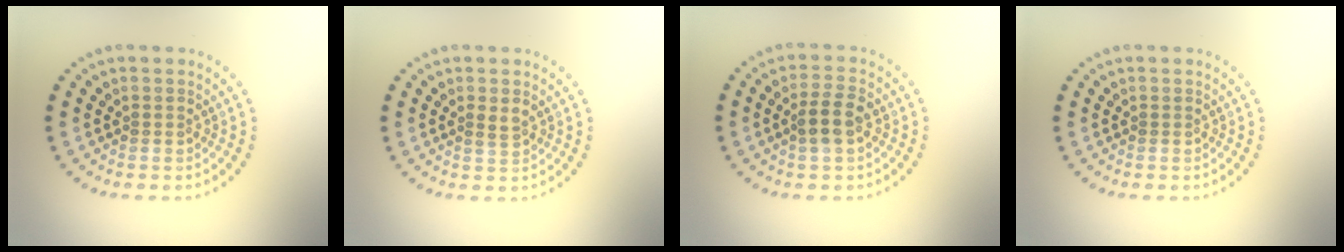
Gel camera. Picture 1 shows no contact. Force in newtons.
{"total": 1.2, "press": 1.0, "slide": 0.5}
{"total": 3.0, "press": 2.9, "slide": 0.7}
{"total": 0.0}